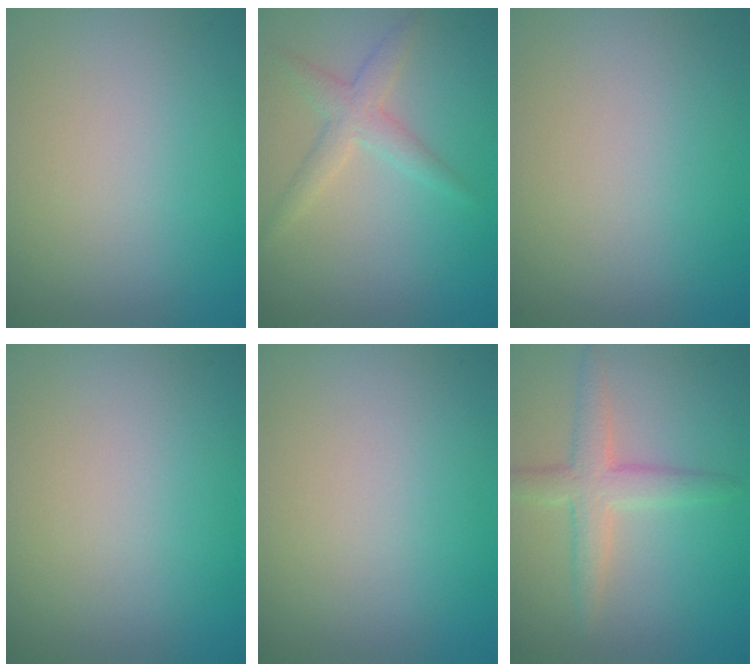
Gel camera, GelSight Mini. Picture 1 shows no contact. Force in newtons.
{"total": 2.5, "press": 2.5, "slide": 0.1}
{"total": 0.0}
{"total": 0.0}
{"total": 0.0}
{"total": 3.5, "press": 3.5, "slide": 0.0}